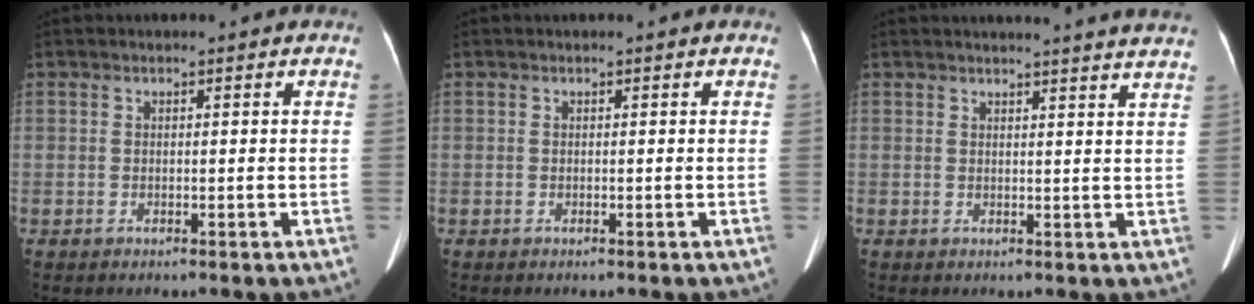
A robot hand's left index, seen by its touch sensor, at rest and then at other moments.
{"total": 0.0}
{"total": 10.8, "force": [10.3, -0.9, 3.3], "torque": [-0.039, -0.031, 0.098]}